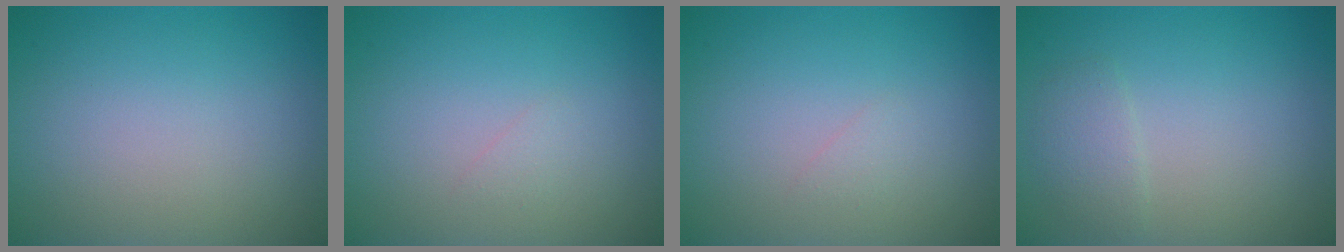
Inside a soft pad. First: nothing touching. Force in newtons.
{"total": 0.6, "press": 0.6, "slide": 0.0}
{"total": 0.6, "press": 0.6, "slide": 0.0}
{"total": 1.5, "press": 1.5, "slide": 0.0}